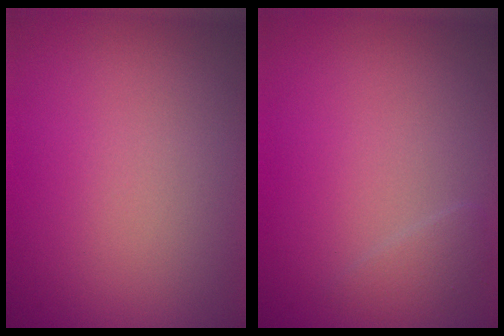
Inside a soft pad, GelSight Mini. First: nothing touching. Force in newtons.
{"total": 1.1, "press": 1.1, "slide": 0.1}